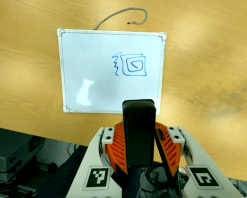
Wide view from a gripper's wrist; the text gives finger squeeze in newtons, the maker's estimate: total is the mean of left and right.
{"total": 4.5, "left": 4.6, "right": 4.4}